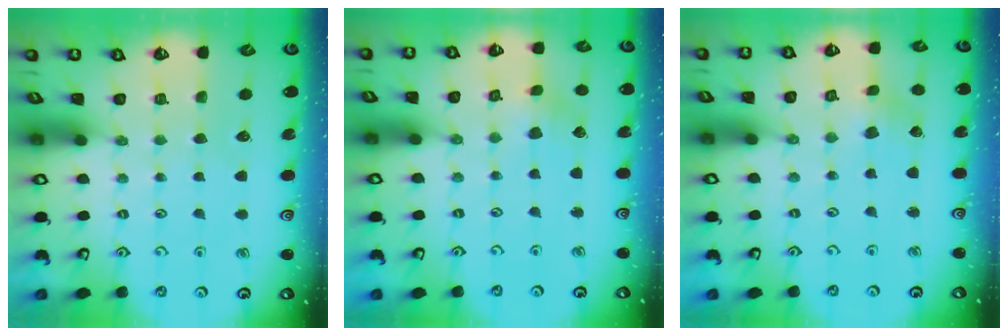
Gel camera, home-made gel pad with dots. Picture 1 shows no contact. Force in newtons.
{"total": 1.9, "press": 1.9, "slide": 0.2}
{"total": 1.8, "press": 1.8, "slide": 0.3}